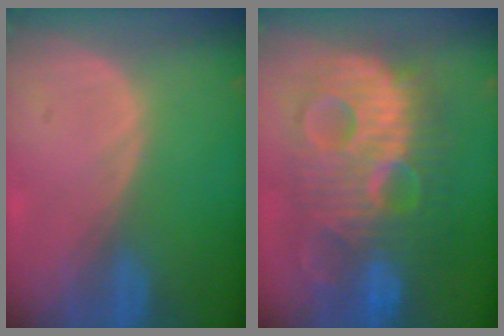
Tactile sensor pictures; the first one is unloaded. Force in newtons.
{"total": 13.7, "press": 13.6, "slide": 1.1}